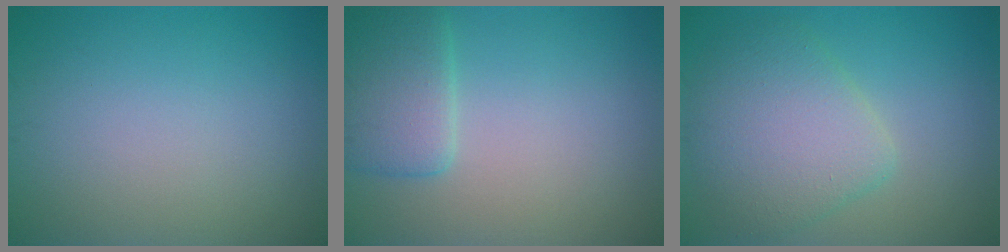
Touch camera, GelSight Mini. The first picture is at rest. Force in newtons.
{"total": 3.7, "press": 3.7, "slide": 0.3}
{"total": 5.6, "press": 5.6, "slide": 0.3}